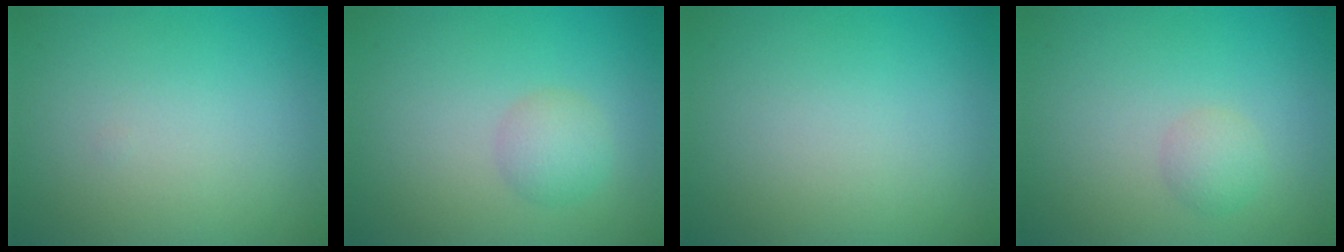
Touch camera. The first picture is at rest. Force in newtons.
{"total": 2.1, "press": 2.1, "slide": 0.1}
{"total": 0.0}
{"total": 1.5, "press": 1.5, "slide": 0.1}